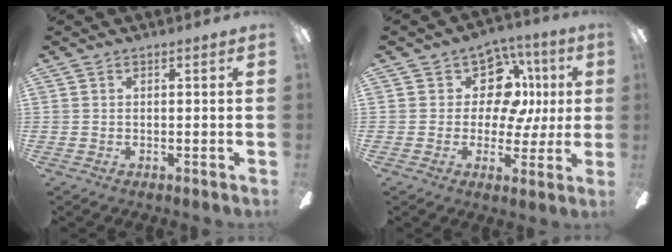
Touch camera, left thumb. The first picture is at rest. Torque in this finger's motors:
{"motor_torque": [-0.13, 0.39, -0.07, -0.06, -0.02]}